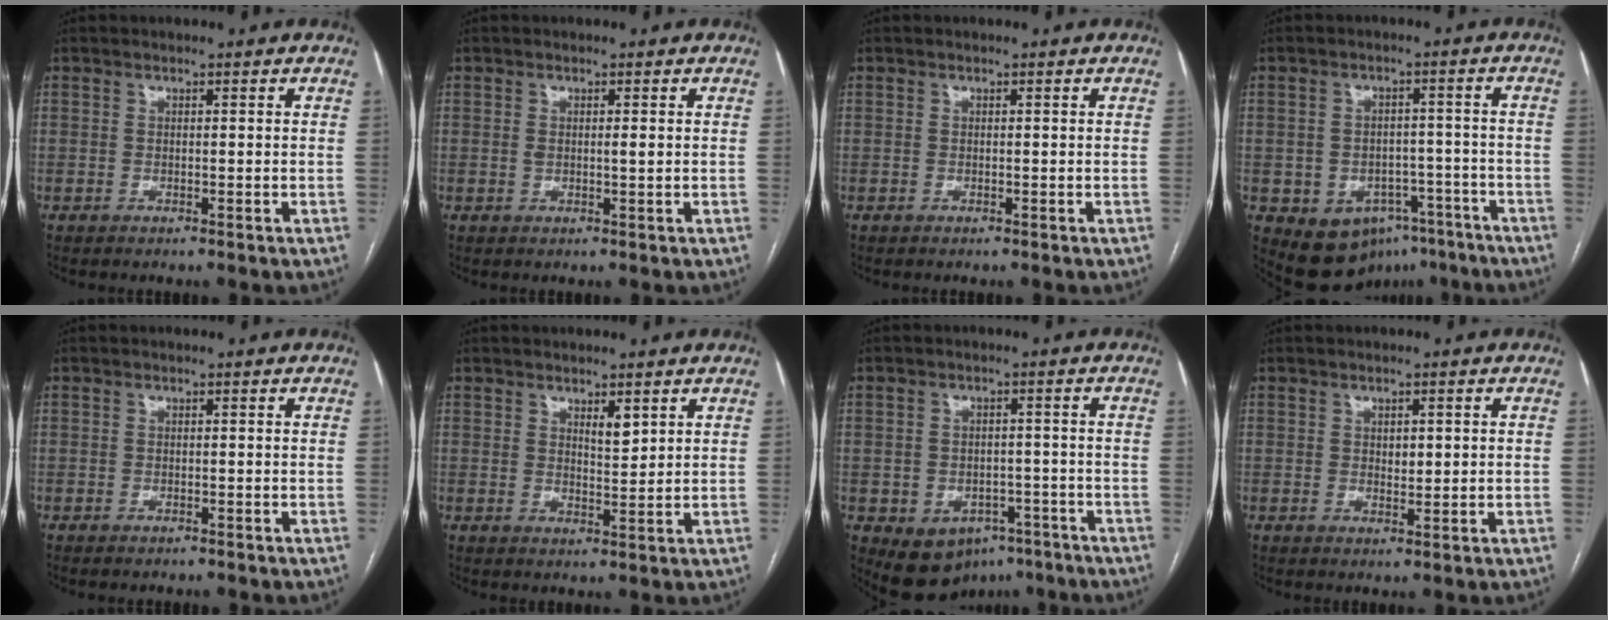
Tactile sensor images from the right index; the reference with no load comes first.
{"total": 1.4, "force": [0.1, 0.3, 1.4], "torque": [-0.026, 0.000, 0.002]}
{"total": 0.0}
{"total": 11.0, "force": [-6.0, 8.3, 4.0], "torque": [-0.045, 0.033, -0.073]}
{"total": 1.0, "force": [-0.8, 0.4, 0.3], "torque": [-0.008, -0.001, -0.010]}
{"total": 2.5, "force": [1.5, 0.8, 1.9], "torque": [-0.034, -0.004, 0.030]}
{"total": 9.0, "force": [-5.0, 6.6, 3.5], "torque": [-0.045, 0.019, -0.058]}
{"total": 2.2, "force": [0.3, 1.1, 1.9], "torque": [-0.026, -0.002, 0.007]}